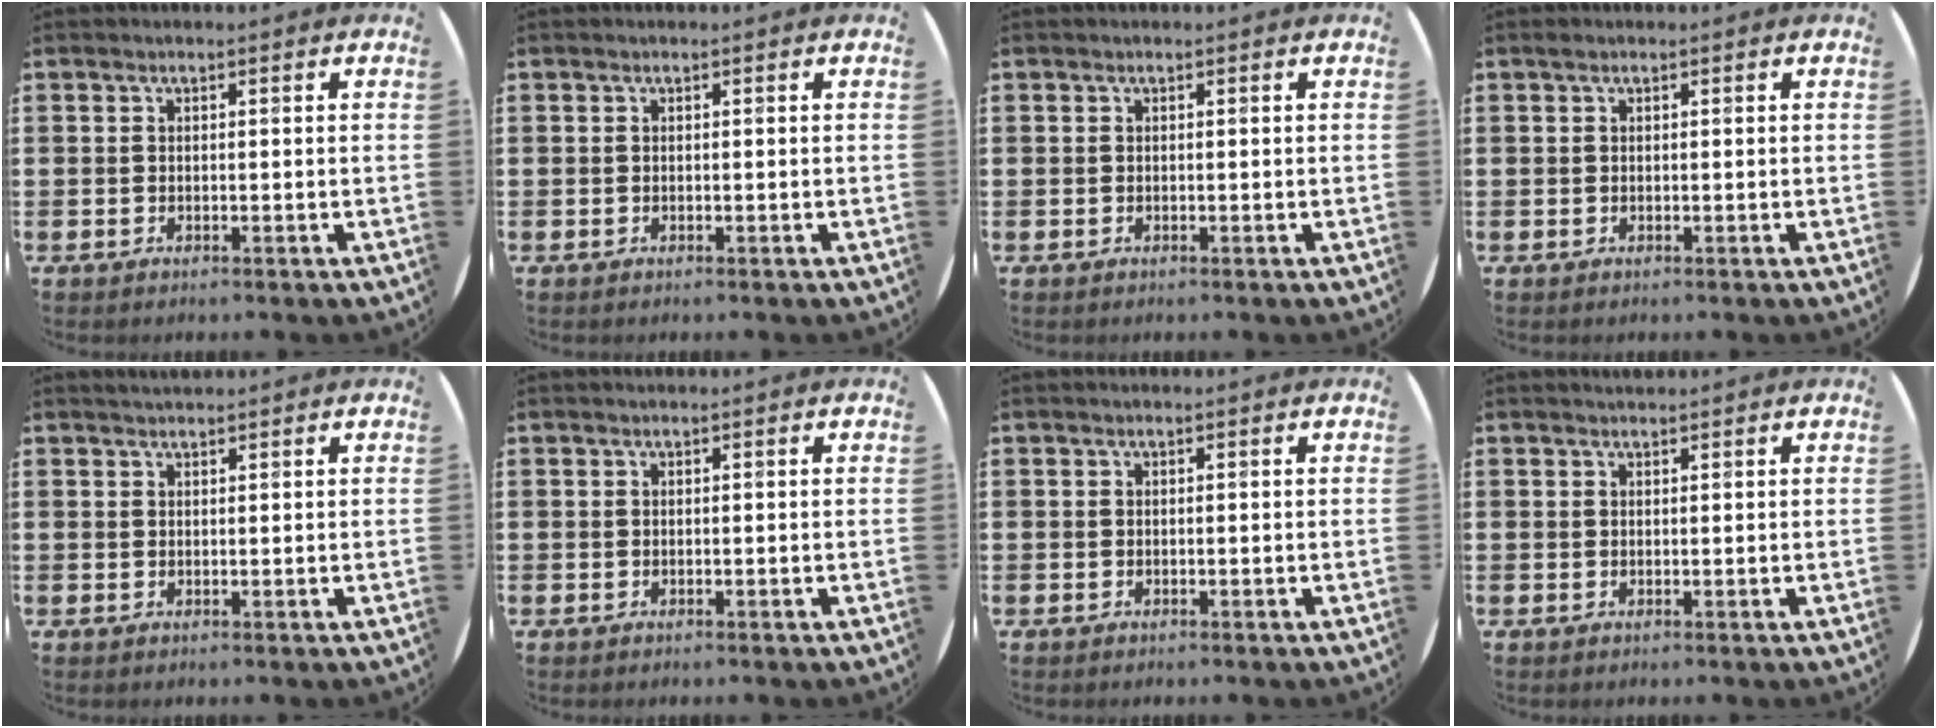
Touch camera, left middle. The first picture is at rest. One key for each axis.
{"total": 0.0}
{"total": 0.0}
{"total": 0.5, "fx": 0.4, "fy": 0.4, "fz": 0.0, "tx": 0.008, "ty": 0.001, "tz": 0.005}
{"total": 1.0, "fx": 1.0, "fy": 0.0, "fz": 0.1, "tx": 0.000, "ty": 0.001, "tz": 0.018}
{"total": 0.0}
{"total": 0.0}
{"total": 0.6, "fx": 0.6, "fy": 0.0, "fz": -0.1, "tx": 0.002, "ty": 0.002, "tz": 0.012}